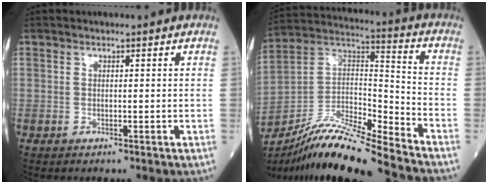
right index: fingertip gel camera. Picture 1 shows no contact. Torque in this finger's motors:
{"motor_torque": [0.03, -0.41, -0.04, -0.08]}